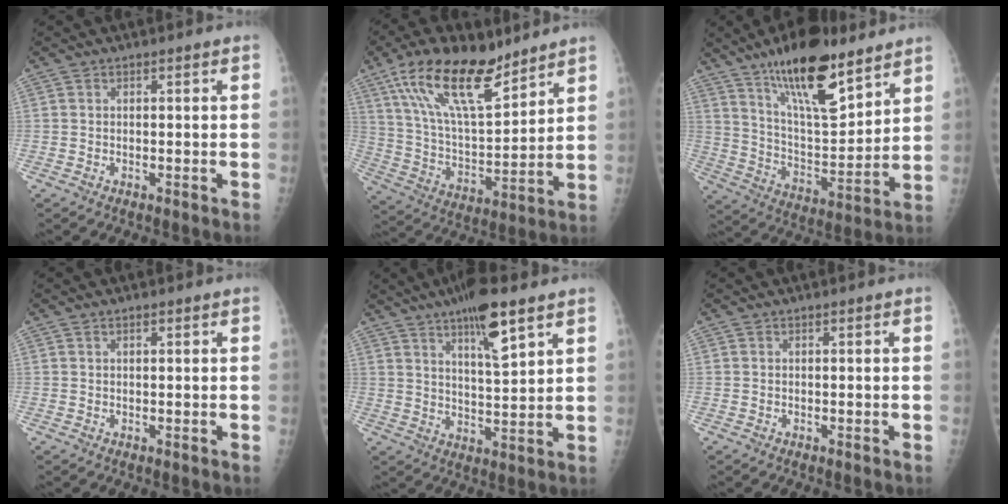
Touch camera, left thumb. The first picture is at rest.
{"total": 19.5, "force": [12.6, 7.1, 13.1], "torque": [-0.214, -0.052, 0.237]}
{"total": 20.2, "force": [13.5, 6.6, 13.5], "torque": [-0.195, -0.074, 0.236]}
{"total": 0.8, "force": [0.5, 0.3, 0.5], "torque": [-0.009, -0.001, 0.008]}
{"total": 11.4, "force": [6.9, 2.4, 8.8], "torque": [-0.137, -0.034, 0.114]}
{"total": 0.0}